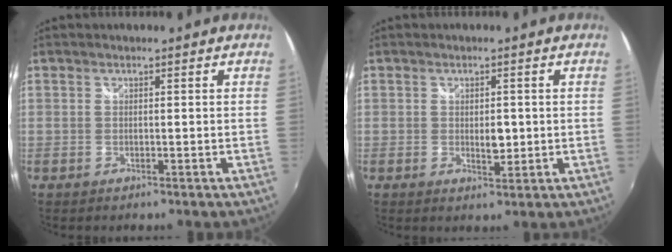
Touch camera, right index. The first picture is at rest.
{"total": 3.0, "force": [-0.2, 1.7, 2.5], "torque": [-0.038, -0.005, -0.001]}